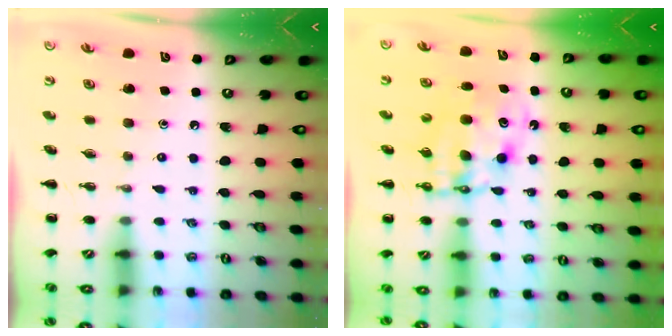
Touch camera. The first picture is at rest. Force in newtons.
{"total": 9.5, "press": 9.2, "slide": 2.6}